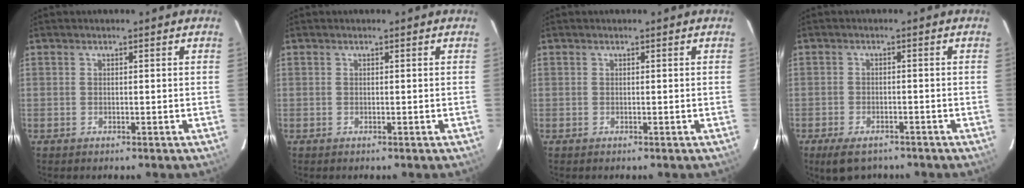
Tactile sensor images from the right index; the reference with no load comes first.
{"total": 0.0}
{"total": 0.0}
{"total": 6.1, "force": [-4.6, 2.8, 2.9], "torque": [-0.073, -0.012, -0.073]}